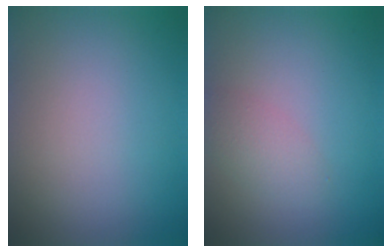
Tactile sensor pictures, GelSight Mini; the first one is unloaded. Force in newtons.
{"total": 1.8, "press": 1.8, "slide": 0.0}